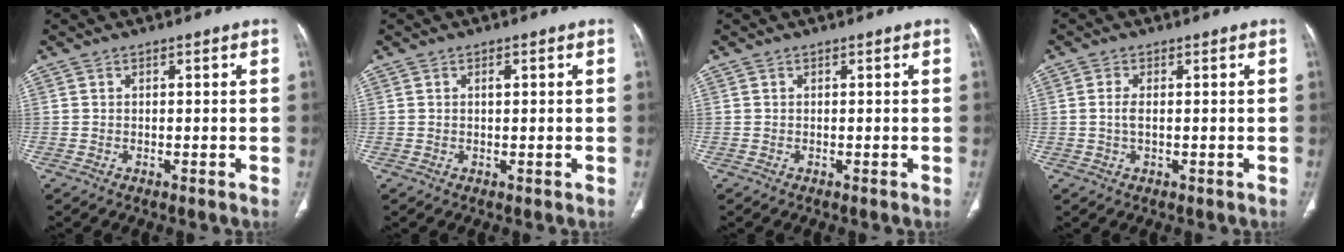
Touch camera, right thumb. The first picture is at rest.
{"total": 0.9, "force": [0.3, 0.4, 0.8], "torque": [-0.007, 0.001, 0.005]}
{"total": 0.0}
{"total": 2.1, "force": [0.0, 0.9, 1.9], "torque": [-0.040, 0.001, 0.000]}